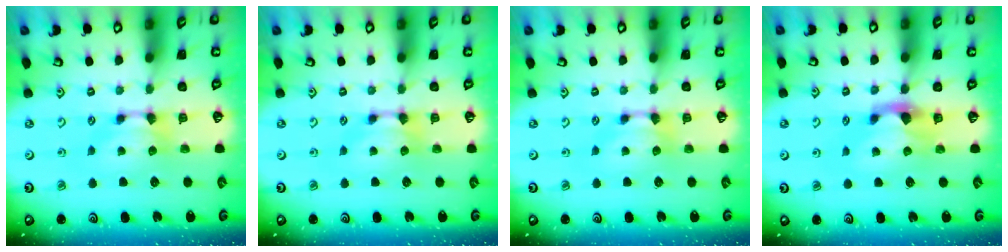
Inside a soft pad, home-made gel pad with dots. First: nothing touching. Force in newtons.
{"total": 0.0}
{"total": 0.0}
{"total": 2.1, "press": 1.7, "slide": 1.2}